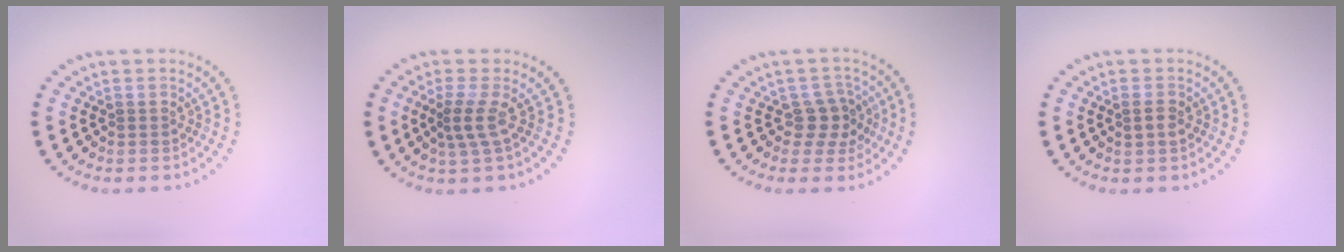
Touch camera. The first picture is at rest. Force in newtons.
{"total": 2.0, "press": 1.4, "slide": 1.4}
{"total": 2.7, "press": 2.4, "slide": 1.3}
{"total": 1.2, "press": 1.2, "slide": 0.2}